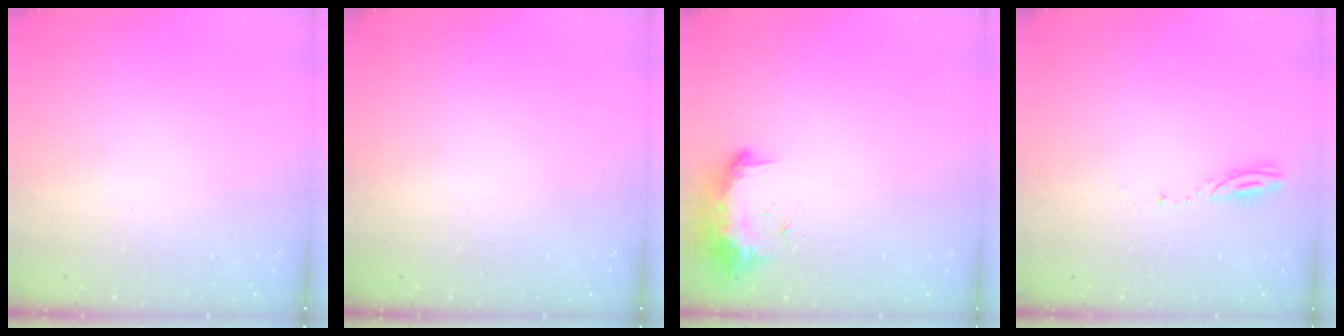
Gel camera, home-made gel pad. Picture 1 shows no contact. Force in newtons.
{"total": 0.0}
{"total": 10.7, "press": 10.6, "slide": 0.7}
{"total": 3.2, "press": 3.2, "slide": 0.4}